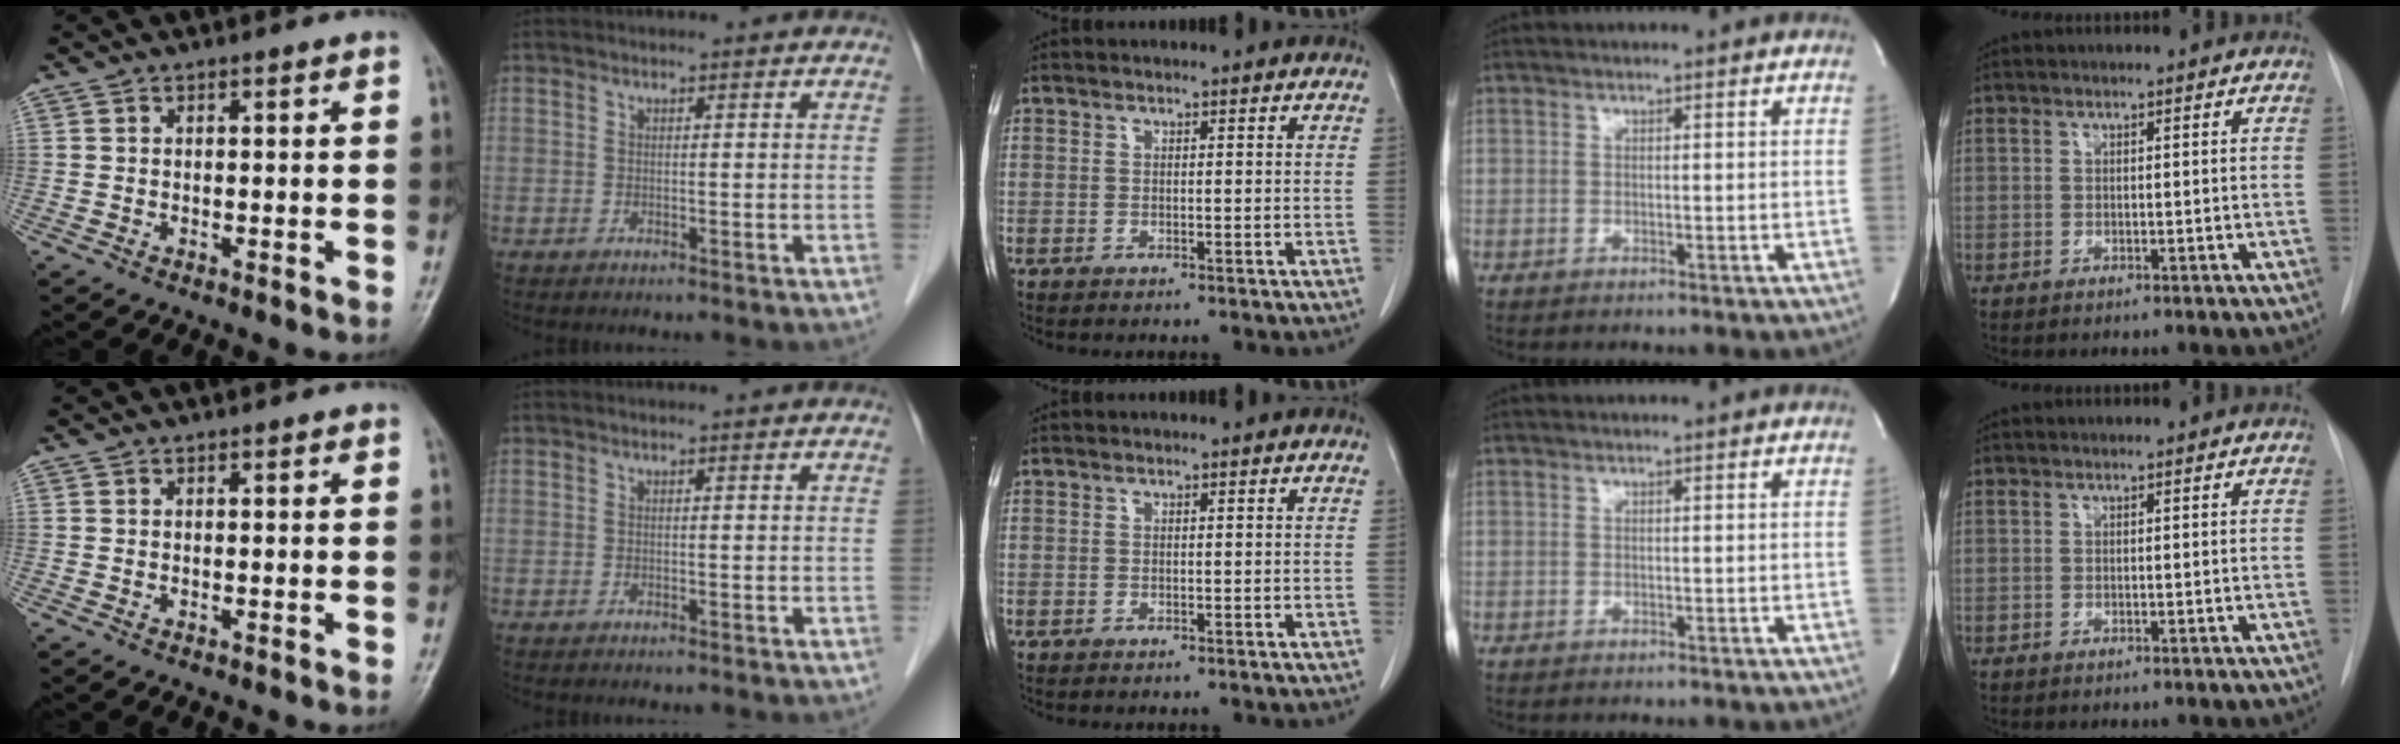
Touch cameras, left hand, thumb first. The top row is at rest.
{}